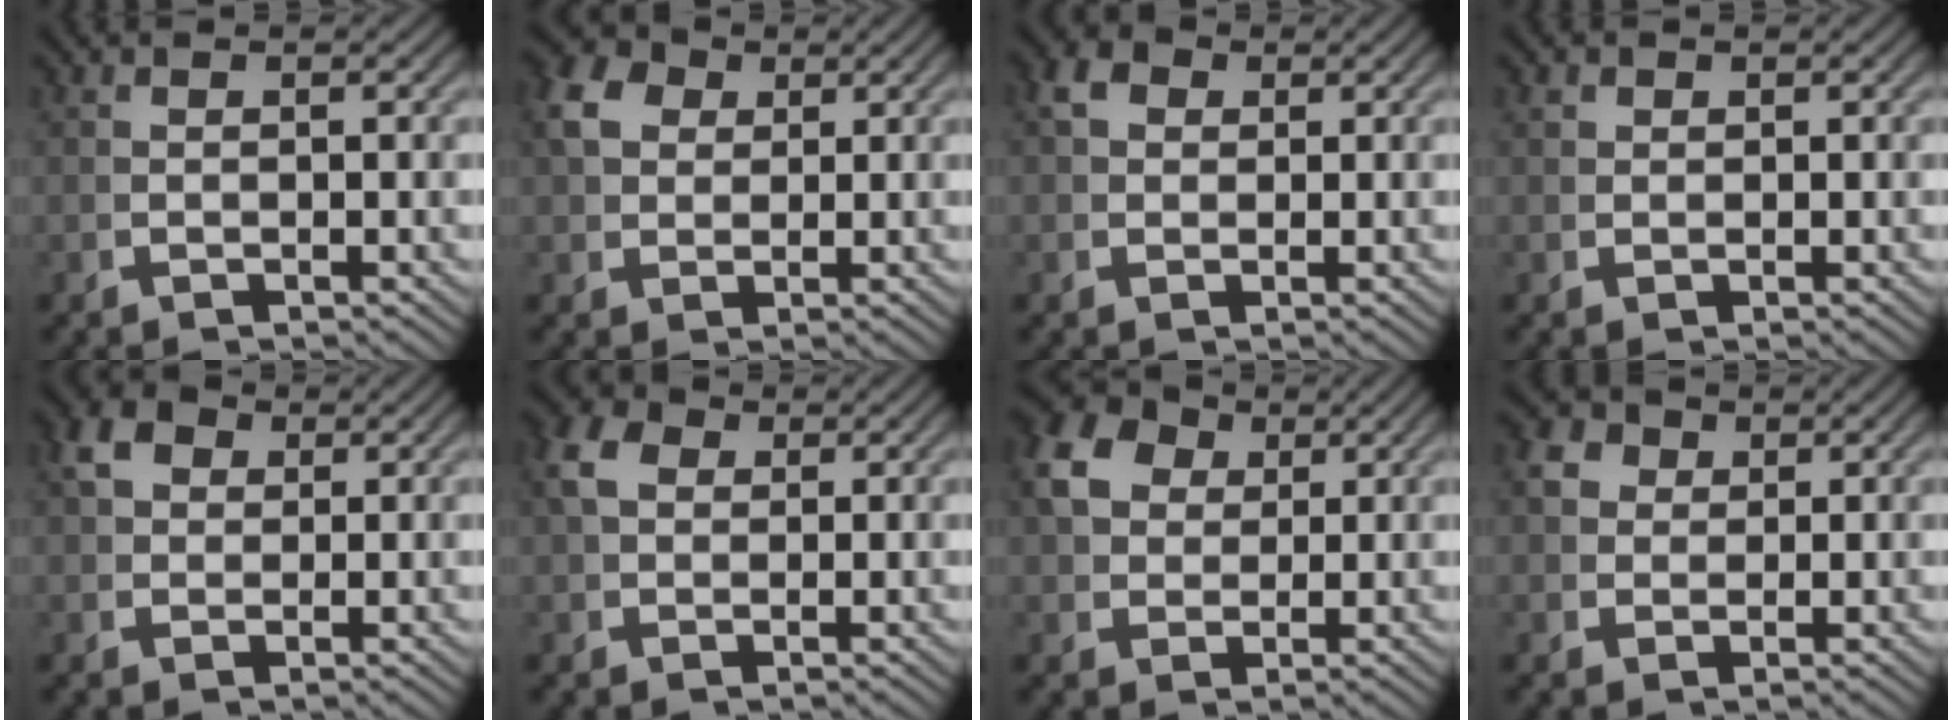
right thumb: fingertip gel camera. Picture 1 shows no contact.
{"total": 5.5, "force": [2.5, 4.1, 2.7], "torque": [-0.064, -0.002, 0.045]}
{"total": 3.4, "force": [1.4, 2.6, 1.7], "torque": [-0.037, -0.004, 0.023]}
{"total": 1.1, "force": [0.7, 0.8, 0.2], "torque": [-0.005, -0.004, 0.019]}
{"total": 4.2, "force": [1.8, 3.1, 2.1], "torque": [-0.049, -0.004, 0.033]}
{"total": 4.4, "force": [1.8, 3.3, 2.4], "torque": [-0.055, -0.002, 0.033]}
{"total": 8.4, "force": [3.4, 6.4, 4.3], "torque": [-0.094, 0.002, 0.059]}
{"total": 5.3, "force": [1.8, 4.3, 2.4], "torque": [-0.062, -0.009, 0.031]}